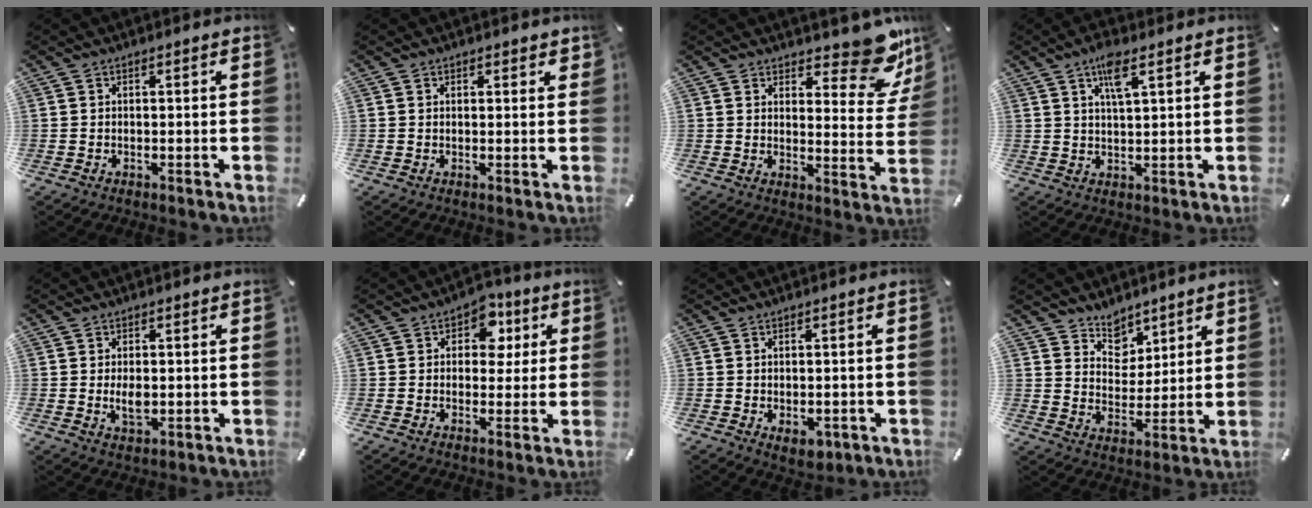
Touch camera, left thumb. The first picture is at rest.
{"total": 0.9, "force": [0.6, 0.6, 0.3], "torque": [0.002, -0.002, 0.009]}
{"total": 13.0, "force": [10.0, 5.5, 6.3], "torque": [-0.060, -0.085, 0.172]}
{"total": 6.4, "force": [3.6, 1.7, 5.0], "torque": [-0.101, 0.002, 0.060]}
{"total": 4.0, "force": [-0.1, 2.4, 3.2], "torque": [-0.068, -0.006, -0.006]}
{"total": 8.1, "force": [2.3, 6.3, 4.6], "torque": [-0.049, -0.001, 0.032]}
{"total": 3.3, "force": [-0.9, 2.3, 2.2], "torque": [-0.025, -0.004, -0.017]}
{"total": 7.7, "force": [5.7, 5.2, -0.3], "torque": [-0.008, -0.050, 0.110]}